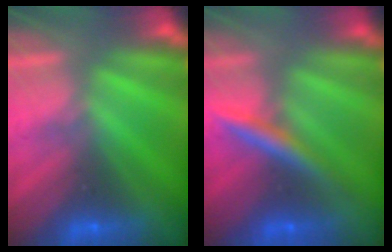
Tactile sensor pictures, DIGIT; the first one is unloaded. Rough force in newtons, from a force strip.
{"total": 2.4}